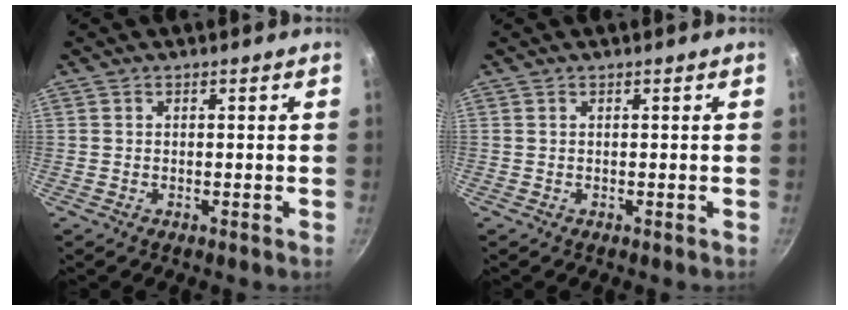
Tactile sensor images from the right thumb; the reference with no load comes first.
{"total": 0.0}